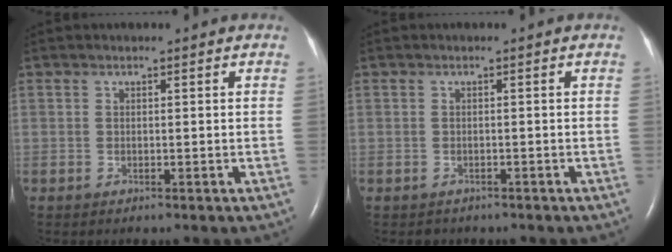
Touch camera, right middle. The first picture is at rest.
{"total": 1.1, "force": [-0.9, 0.6, 0.3], "torque": [-0.011, -0.001, -0.008]}